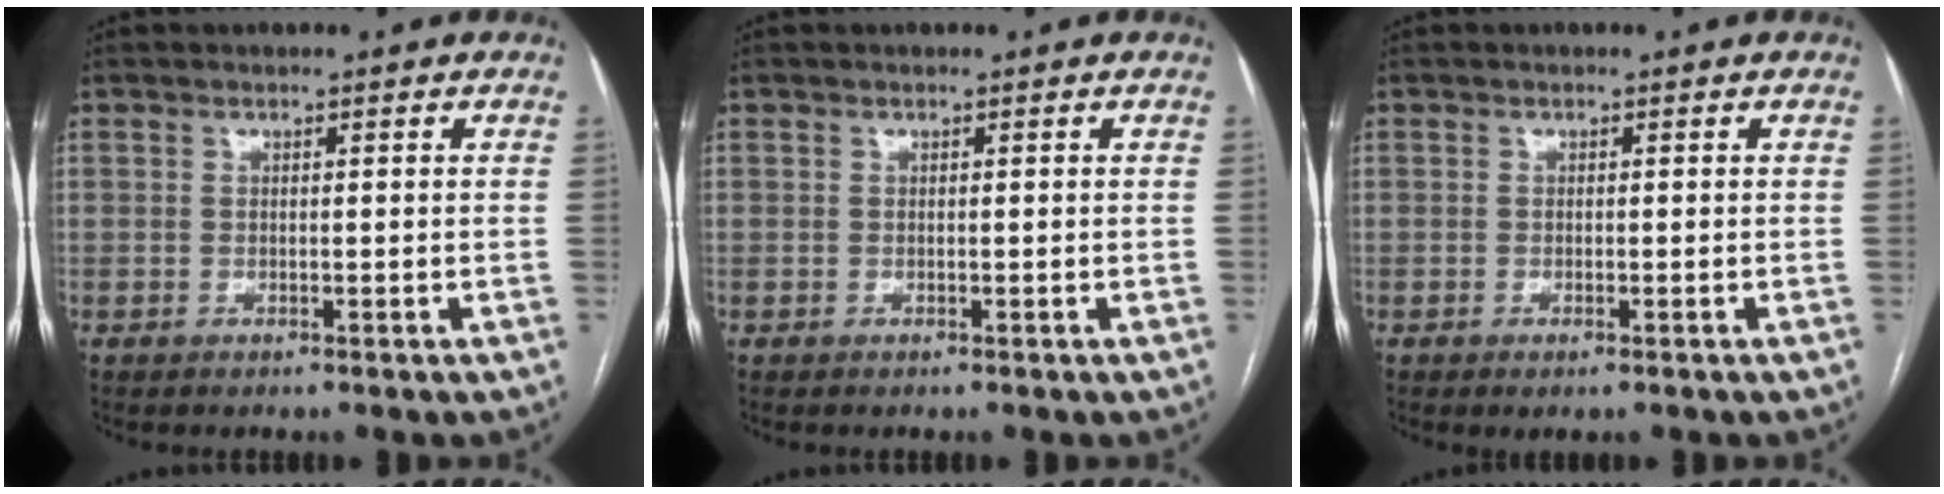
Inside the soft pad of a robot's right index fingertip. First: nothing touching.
{"total": 0.0}
{"total": 1.1, "force": [-0.6, 0.2, 0.8], "torque": [-0.011, -0.002, -0.007]}